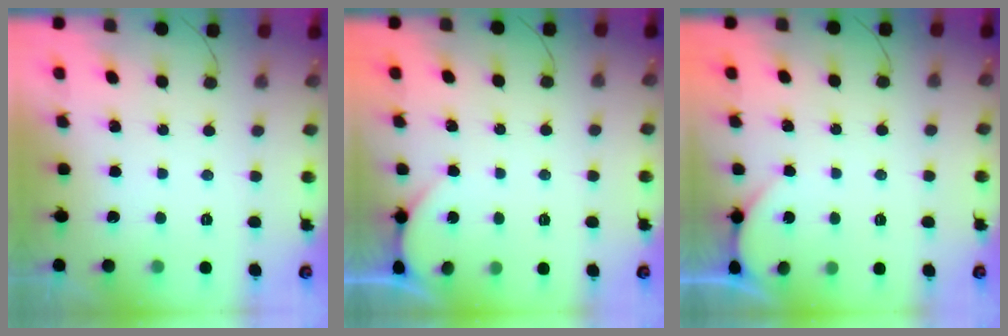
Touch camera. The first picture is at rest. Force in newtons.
{"total": 2.4, "press": 2.4, "slide": 0.3}
{"total": 2.4, "press": 2.4, "slide": 0.3}